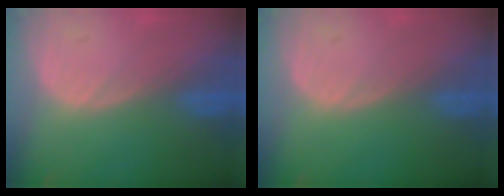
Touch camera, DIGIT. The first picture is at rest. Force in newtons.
{"total": 0.0}